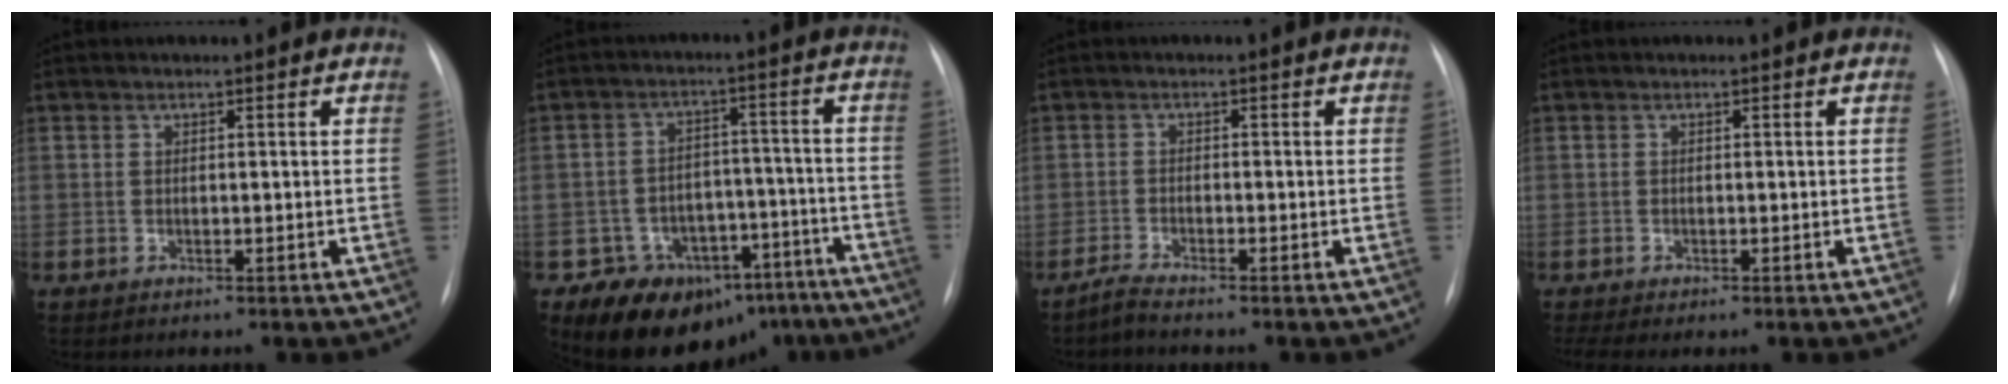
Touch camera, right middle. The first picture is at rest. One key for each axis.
{"total": 14.7, "fx": -11.3, "fy": 8.8, "fz": 3.5, "tx": -0.031, "ty": 0.055, "tz": -0.147}
{"total": 1.9, "fx": -1.8, "fy": -0.5, "fz": 0.5, "tx": -0.018, "ty": -0.007, "tz": -0.040}
{"total": 1.6, "fx": -1.2, "fy": 0.1, "fz": 1.0, "tx": -0.018, "ty": -0.007, "tz": -0.017}